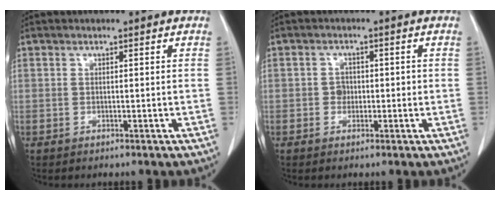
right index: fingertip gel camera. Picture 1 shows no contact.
{"total": 1.8, "force": [-0.2, 1.7, 0.7], "torque": [-0.004, 0.009, -0.001]}